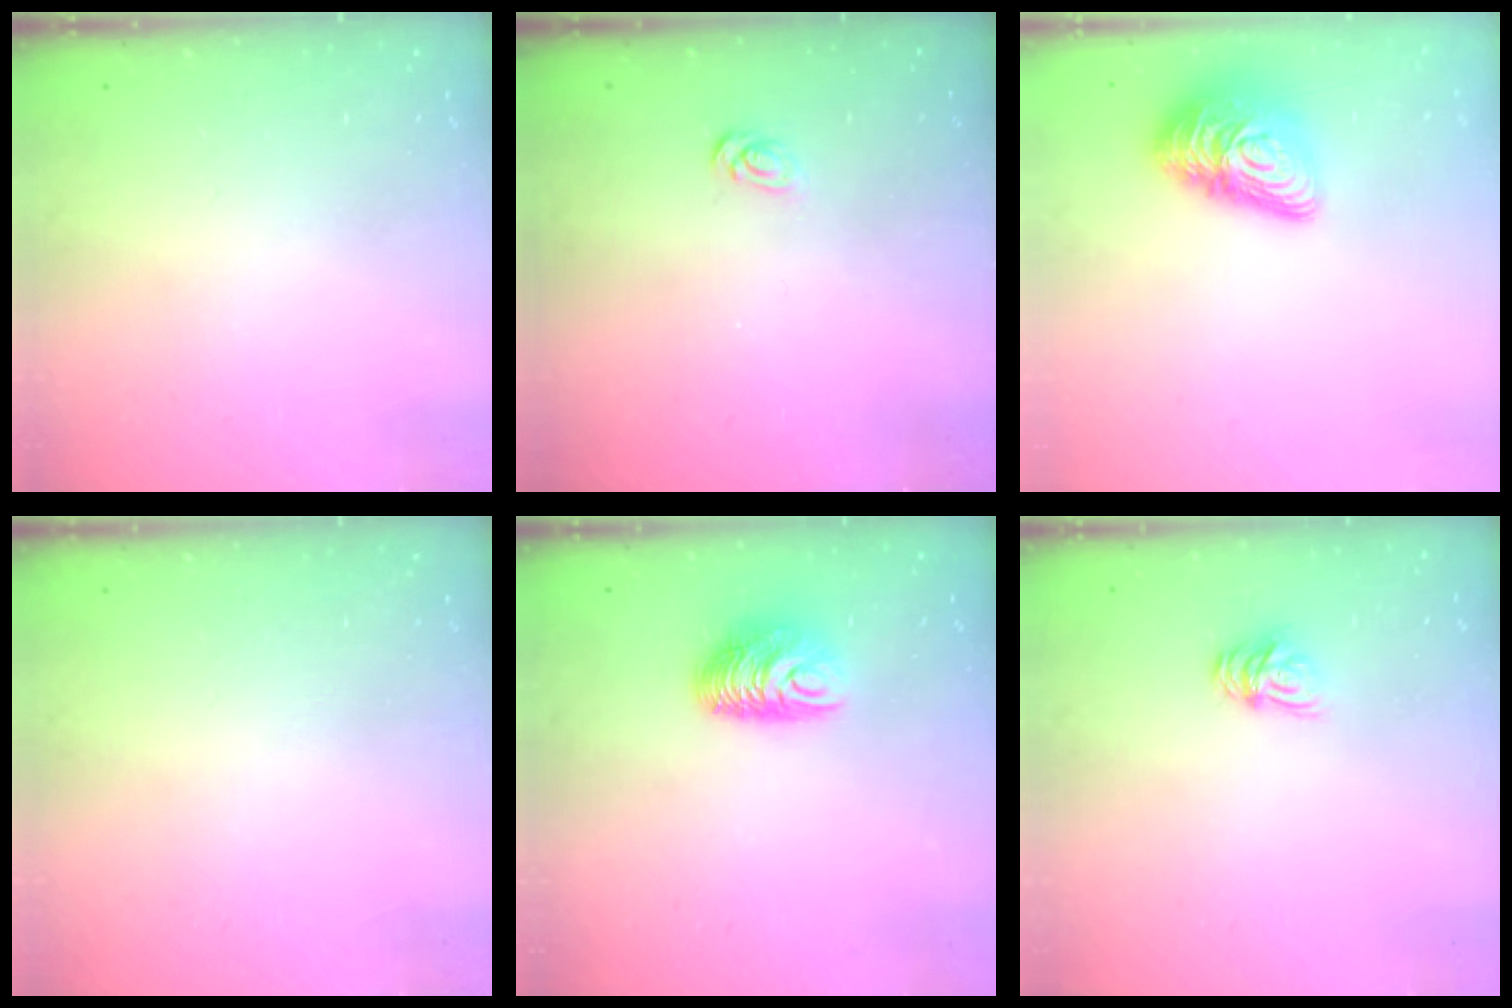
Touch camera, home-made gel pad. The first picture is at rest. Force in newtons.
{"total": 2.1, "press": 2.1, "slide": 0.2}
{"total": 14.2, "press": 14.2, "slide": 0.8}
{"total": 0.0}
{"total": 9.3, "press": 9.3, "slide": 0.9}
{"total": 6.3, "press": 6.2, "slide": 0.6}